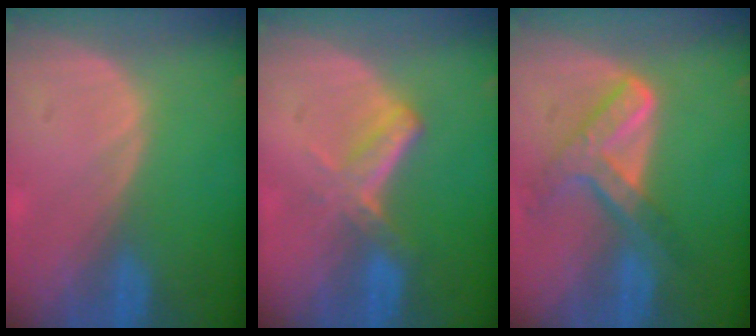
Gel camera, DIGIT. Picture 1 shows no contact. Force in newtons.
{"total": 5.6, "press": 4.8, "slide": 2.8}
{"total": 7.6, "press": 6.3, "slide": 4.3}